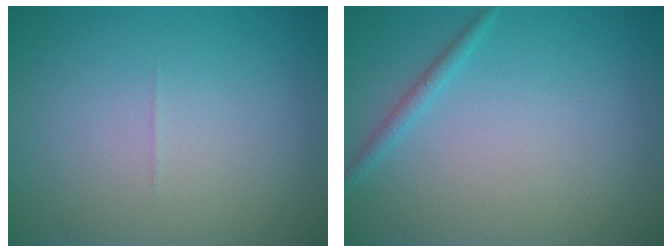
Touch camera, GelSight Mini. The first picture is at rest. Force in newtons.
{"total": 1.2, "press": 1.2, "slide": 0.0}